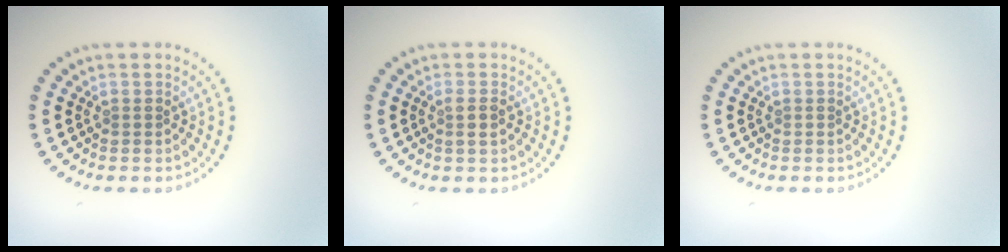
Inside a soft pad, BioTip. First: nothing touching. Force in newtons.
{"total": 1.4, "press": 1.2, "slide": 0.7}
{"total": 0.0}